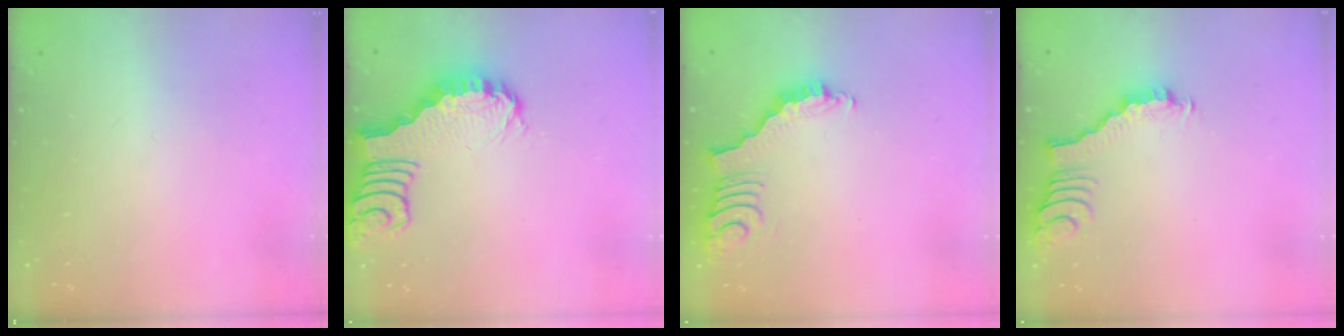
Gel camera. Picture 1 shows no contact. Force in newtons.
{"total": 2.5, "press": 2.4, "slide": 0.5}
{"total": 3.7, "press": 3.7, "slide": 0.7}
{"total": 2.5, "press": 2.5, "slide": 0.4}